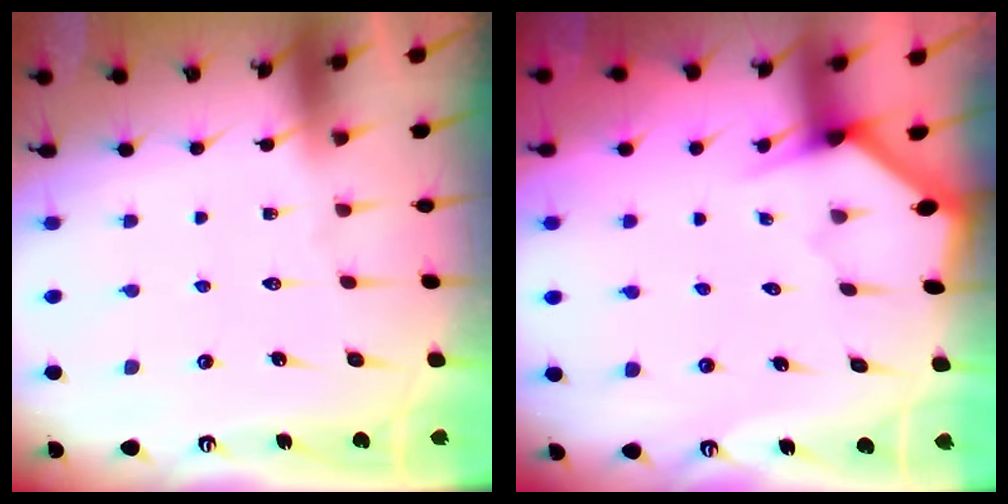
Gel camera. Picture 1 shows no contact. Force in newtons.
{"total": 2.9, "press": 2.9, "slide": 0.2}